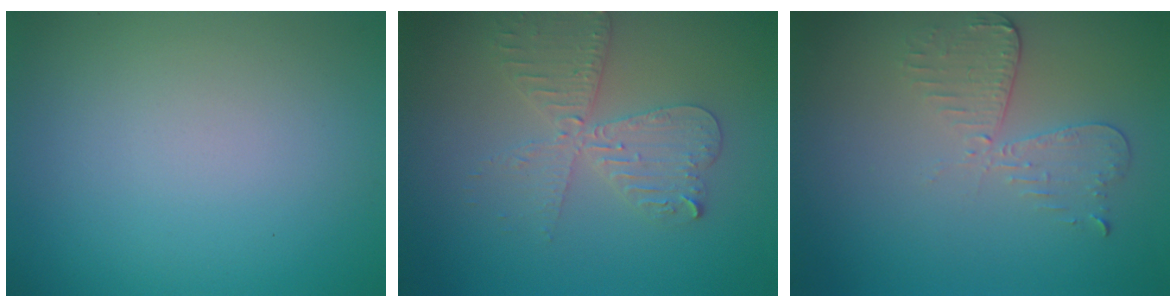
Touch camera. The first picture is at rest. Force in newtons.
{"total": 4.1, "press": 3.5, "slide": 2.1}
{"total": 3.0, "press": 2.6, "slide": 1.5}